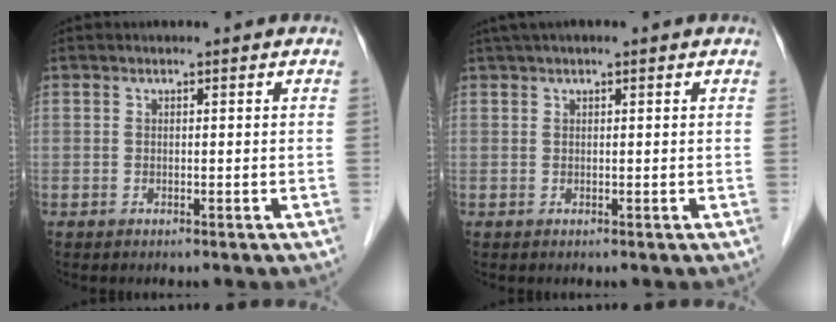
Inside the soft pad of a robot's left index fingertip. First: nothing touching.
{"total": 1.8, "force": [1.0, 0.4, 1.4], "torque": [-0.031, 0.019, 0.014]}